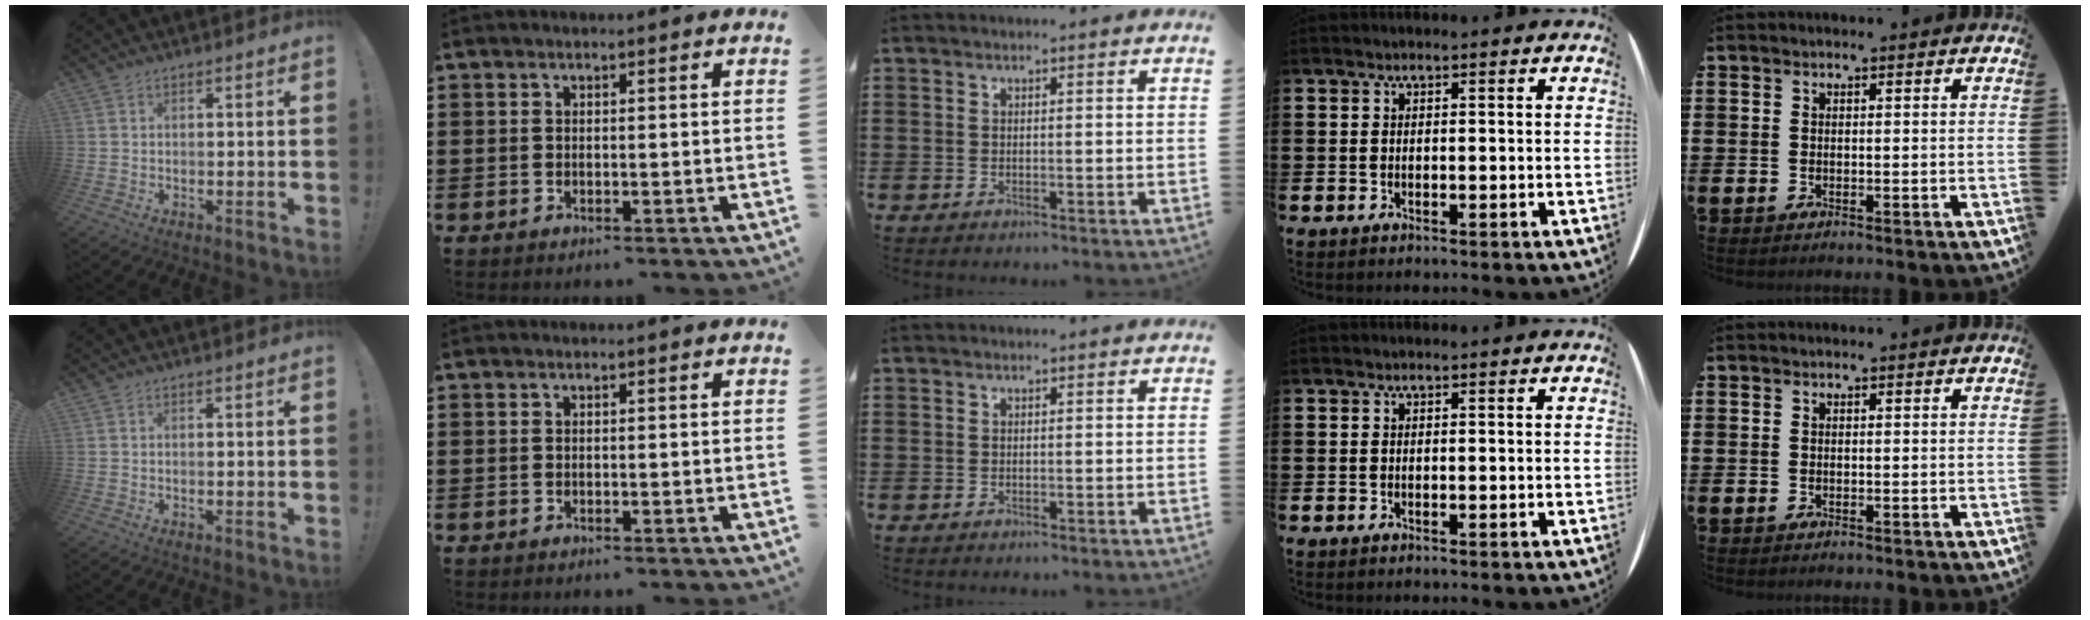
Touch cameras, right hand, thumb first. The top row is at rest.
{}